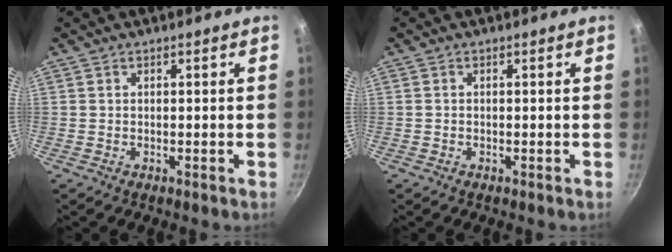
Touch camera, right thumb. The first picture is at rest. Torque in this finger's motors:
{"motor_torque": [-0.25, 0.19, -0.12, 0.41, 0.04]}